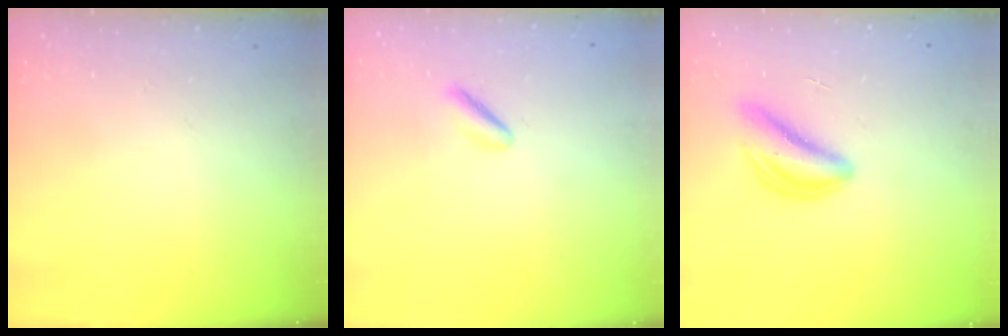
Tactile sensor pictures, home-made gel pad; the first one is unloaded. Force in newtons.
{"total": 2.0, "press": 1.9, "slide": 0.6}
{"total": 5.4, "press": 5.3, "slide": 1.1}